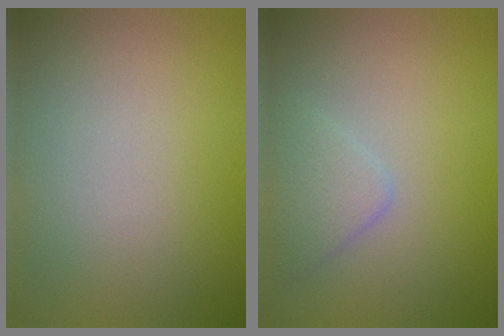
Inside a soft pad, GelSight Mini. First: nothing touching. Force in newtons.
{"total": 2.1, "press": 2.1, "slide": 0.2}